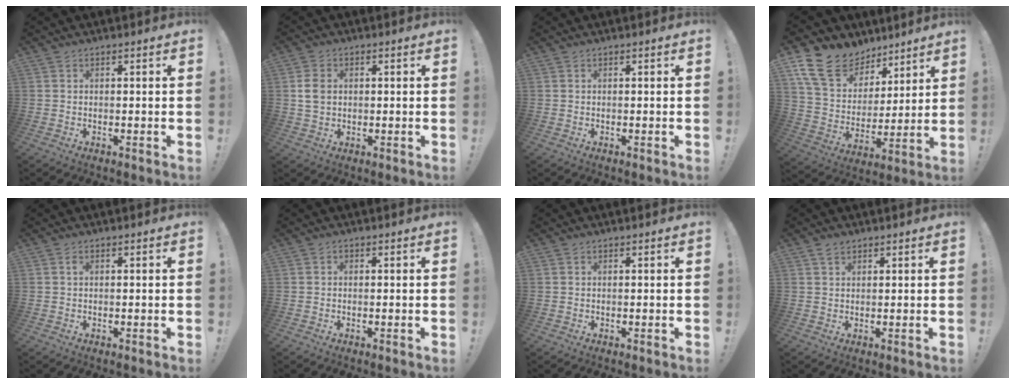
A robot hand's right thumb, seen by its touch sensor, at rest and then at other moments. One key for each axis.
{"total": 5.1, "fx": 0.6, "fy": 4.0, "fz": 3.2, "tx": -0.054, "ty": 0.005, "tz": 0.012}
{"total": 0.0}
{"total": 16.8, "fx": 10.7, "fy": 11.0, "fz": 6.9, "tx": -0.123, "ty": -0.061, "tz": 0.210}
{"total": 0.6, "fx": 0.2, "fy": 0.1, "fz": 0.5, "tx": -0.005, "ty": 0.000, "tz": 0.003}
{"total": 0.6, "fx": -0.1, "fy": 0.6, "fz": 0.1, "tx": -0.009, "ty": 0.004, "tz": -0.001}
{"total": 0.0}
{"total": 1.9, "fx": 1.5, "fy": 0.9, "fz": 0.8, "tx": -0.016, "ty": -0.001, "tz": 0.028}